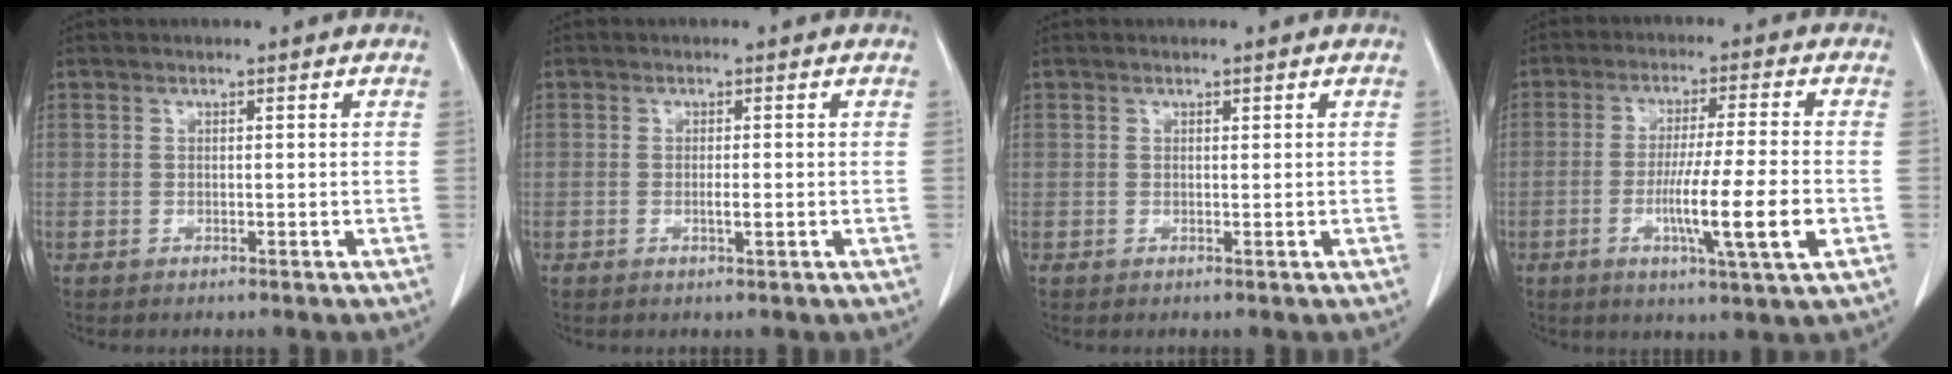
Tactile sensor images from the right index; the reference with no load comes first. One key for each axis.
{"total": 1.4, "fx": -0.3, "fy": 0.1, "fz": 1.4, "tx": -0.025, "ty": -0.002, "tz": -0.003}
{"total": 0.0}
{"total": 10.8, "fx": -3.0, "fy": -0.6, "fz": 10.4, "tx": -0.180, "ty": -0.017, "tz": -0.053}